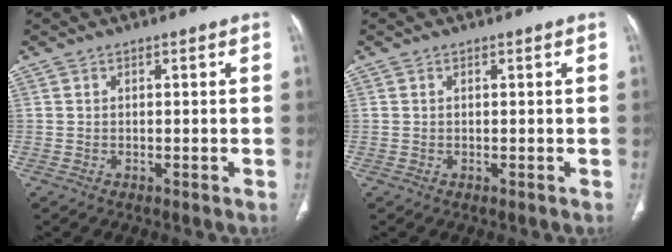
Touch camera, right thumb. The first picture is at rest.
{"total": 0.0}